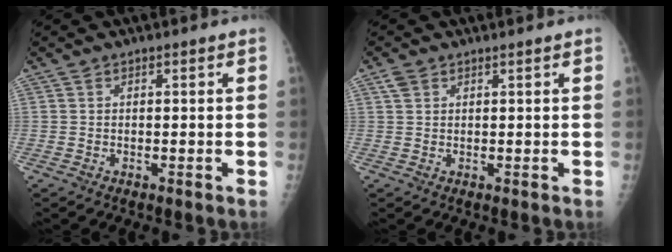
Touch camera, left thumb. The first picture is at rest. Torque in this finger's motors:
{"motor_torque": [0.33, 0.20, -0.13, -0.33, 0.00]}